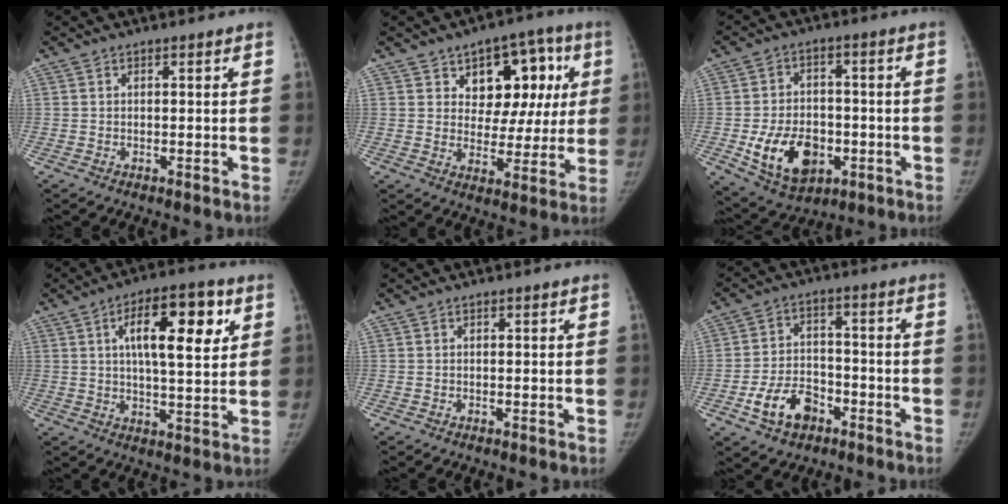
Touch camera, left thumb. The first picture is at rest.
{"total": 14.0, "force": [4.9, 9.4, 9.1], "torque": [-0.060, 0.000, 0.069]}
{"total": 13.7, "force": [-4.0, 9.5, 9.0], "torque": [-0.122, 0.012, -0.053]}
{"total": 14.2, "force": [4.8, 5.3, 12.2], "torque": [-0.163, -0.006, 0.069]}
{"total": 0.0}
{"total": 9.4, "force": [-4.9, 6.3, 5.0], "torque": [-0.073, 0.032, -0.083]}